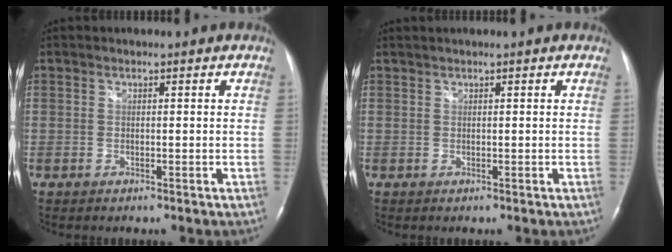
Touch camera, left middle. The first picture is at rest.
{"total": 0.6, "force": [0.6, -0.1, 0.2], "torque": [-0.008, 0.011, 0.016]}